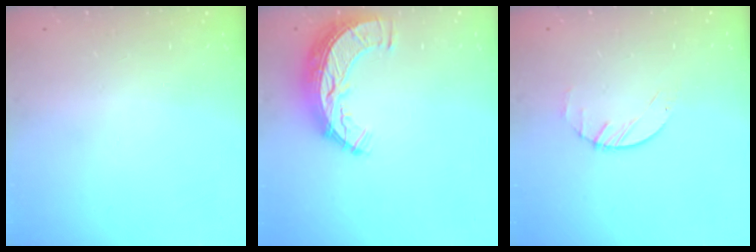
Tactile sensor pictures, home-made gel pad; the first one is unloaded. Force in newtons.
{"total": 9.6, "press": 9.6, "slide": 0.8}
{"total": 1.4, "press": 1.3, "slide": 0.2}